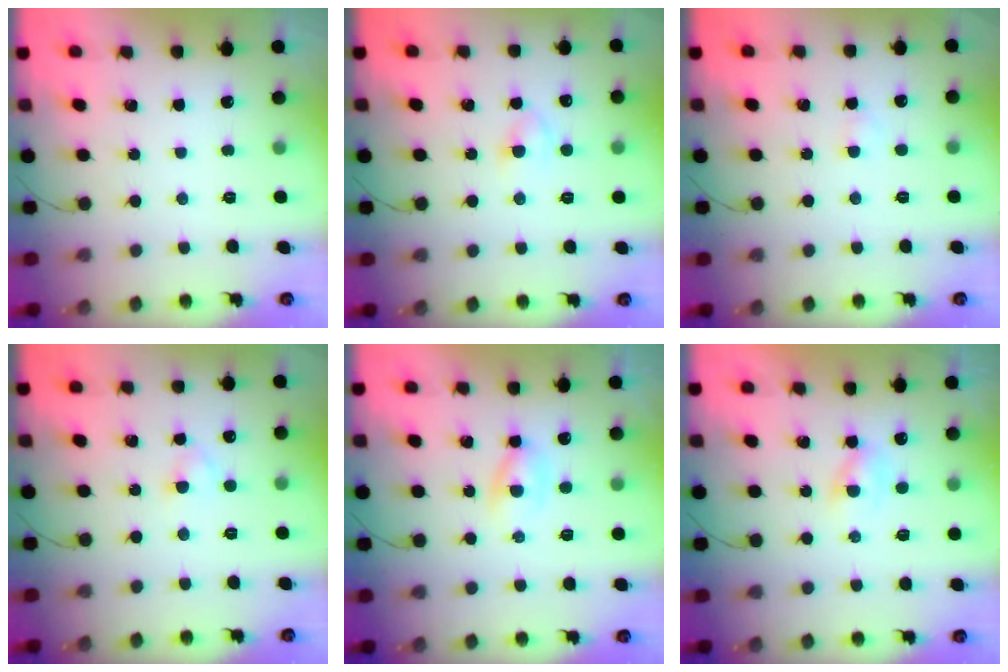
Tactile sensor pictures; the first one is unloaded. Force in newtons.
{"total": 2.5, "press": 2.3, "slide": 1.0}
{"total": 1.3, "press": 1.1, "slide": 0.7}
{"total": 2.4, "press": 2.2, "slide": 1.0}
{"total": 2.7, "press": 2.5, "slide": 1.1}
{"total": 1.6, "press": 1.5, "slide": 0.7}